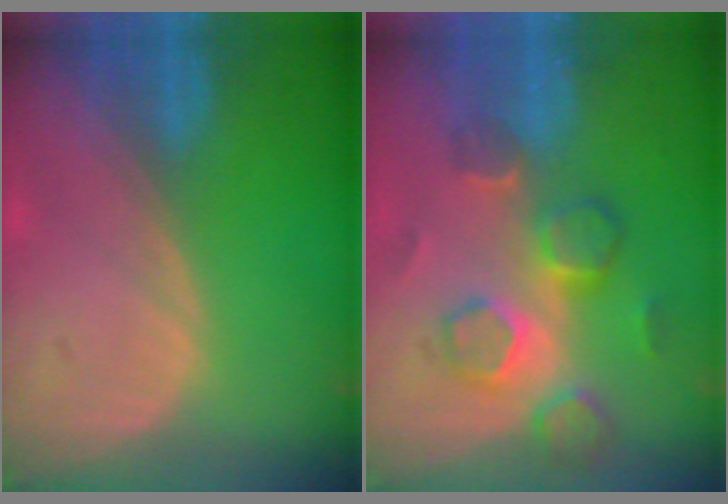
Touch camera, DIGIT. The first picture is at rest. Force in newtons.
{"total": 9.0, "press": 7.8, "slide": 4.4}